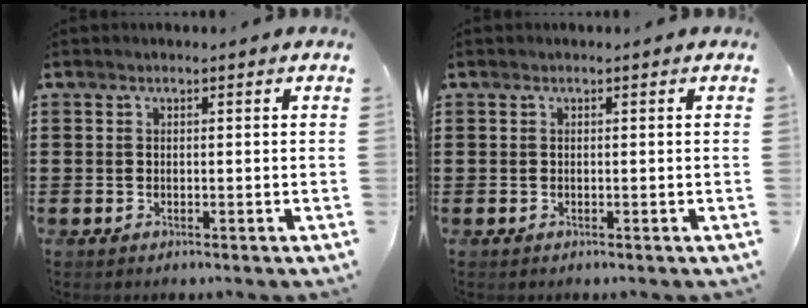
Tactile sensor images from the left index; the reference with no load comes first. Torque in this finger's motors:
{"motor_torque": [0.00, 0.00, 0.03, 0.00]}